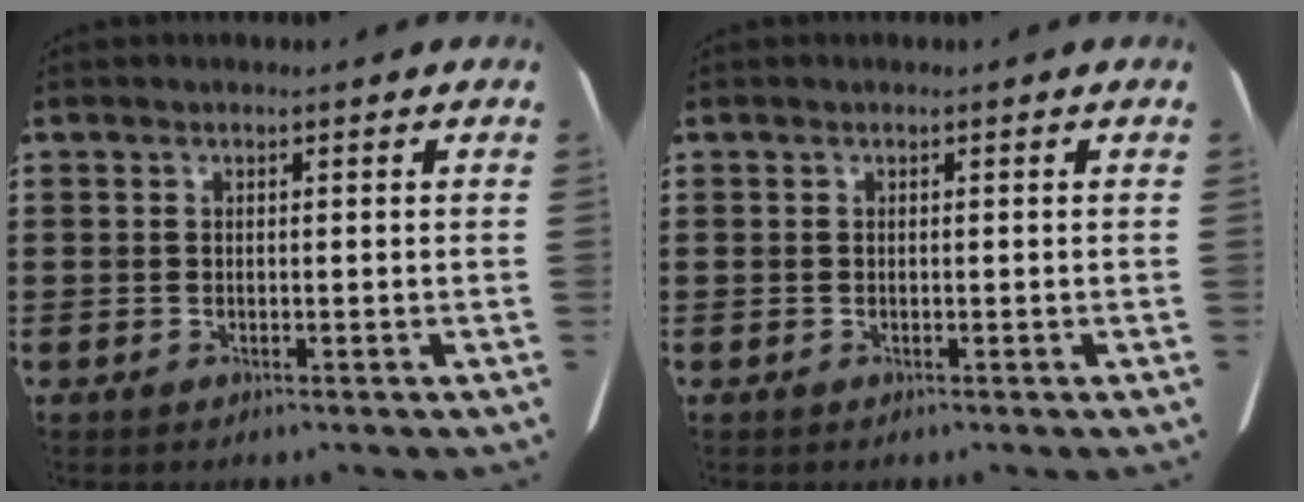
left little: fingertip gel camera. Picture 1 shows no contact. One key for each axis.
{"total": 0.0}